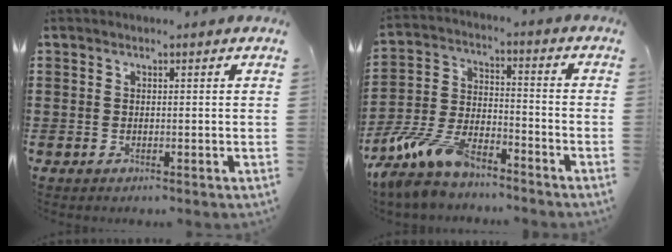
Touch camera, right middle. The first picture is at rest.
{"total": 9.8, "force": [-8.3, 2.9, 4.3], "torque": [-0.107, 0.008, -0.166]}